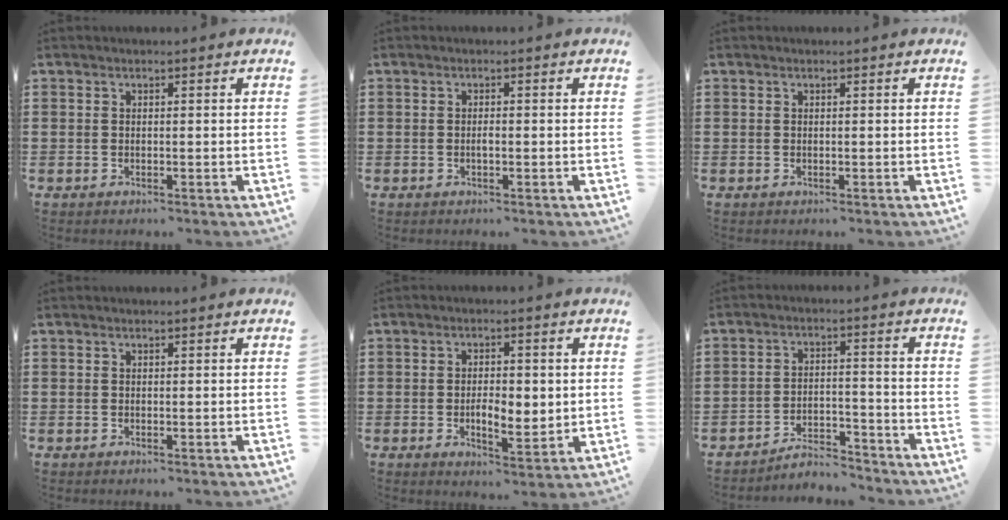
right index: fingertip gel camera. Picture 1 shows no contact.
{"total": 1.0, "force": [-0.3, 0.2, 0.9], "torque": [-0.018, -0.004, -0.004]}
{"total": 0.0}
{"total": 0.0}
{"total": 4.4, "force": [-0.3, 2.4, 3.7], "torque": [-0.058, -0.001, -0.012]}
{"total": 4.8, "force": [-4.6, 0.9, 0.7], "torque": [-0.013, 0.010, -0.093]}